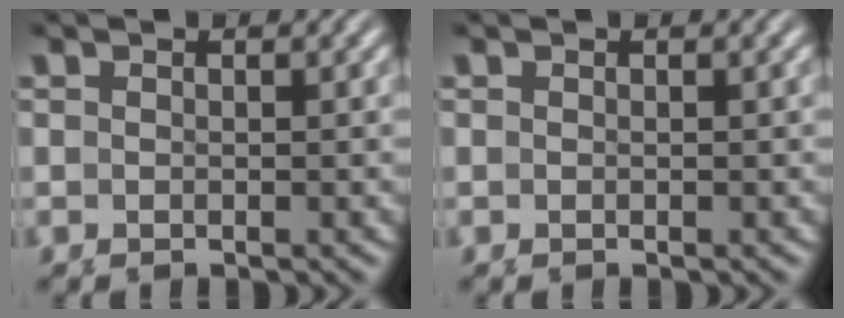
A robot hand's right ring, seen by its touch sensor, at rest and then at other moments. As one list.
[{"total": 0.0}]